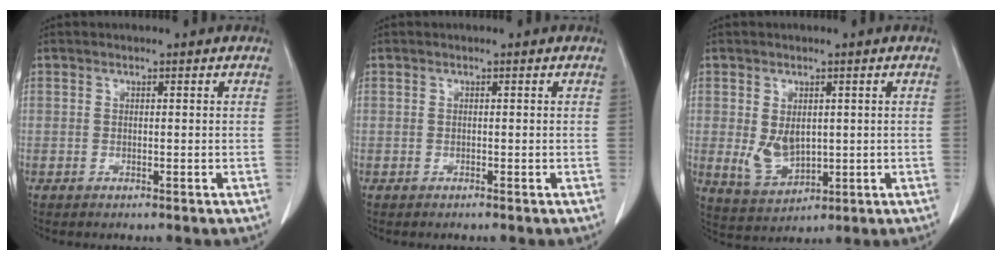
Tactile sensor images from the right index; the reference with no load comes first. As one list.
[{"total": 0.0}, {"total": 5.6, "force": [0.4, 3.5, 4.3], "torque": [-0.086, -0.006, 0.024]}]